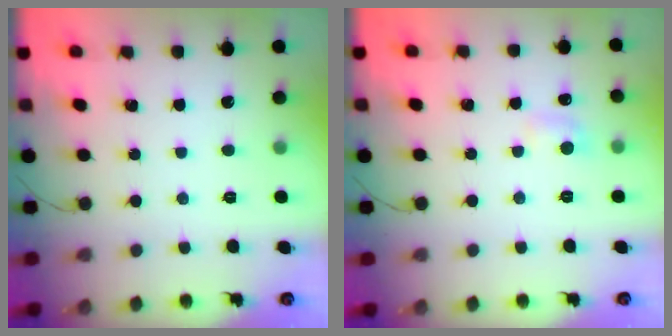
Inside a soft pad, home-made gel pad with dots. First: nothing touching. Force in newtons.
{"total": 5.1, "press": 4.8, "slide": 1.5}